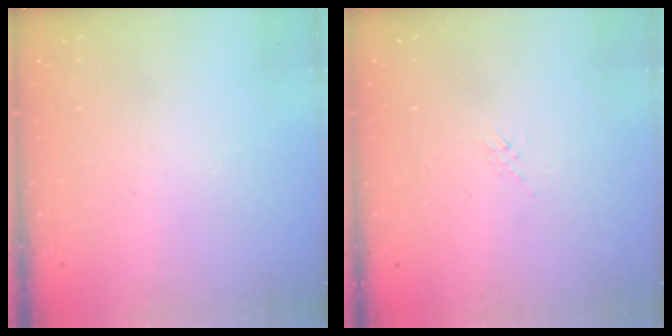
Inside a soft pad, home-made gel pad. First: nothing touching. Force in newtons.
{"total": 1.7, "press": 1.6, "slide": 0.4}